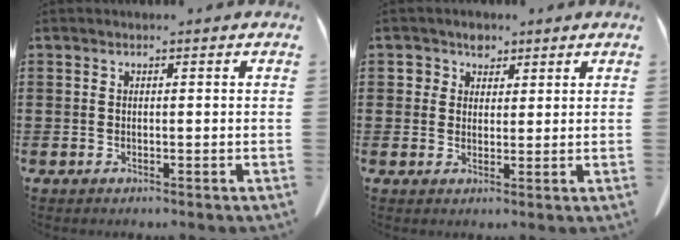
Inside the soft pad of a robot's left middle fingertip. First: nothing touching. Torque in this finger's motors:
{"motor_torque": [-0.04, 0.06, 0.00, 0.00]}